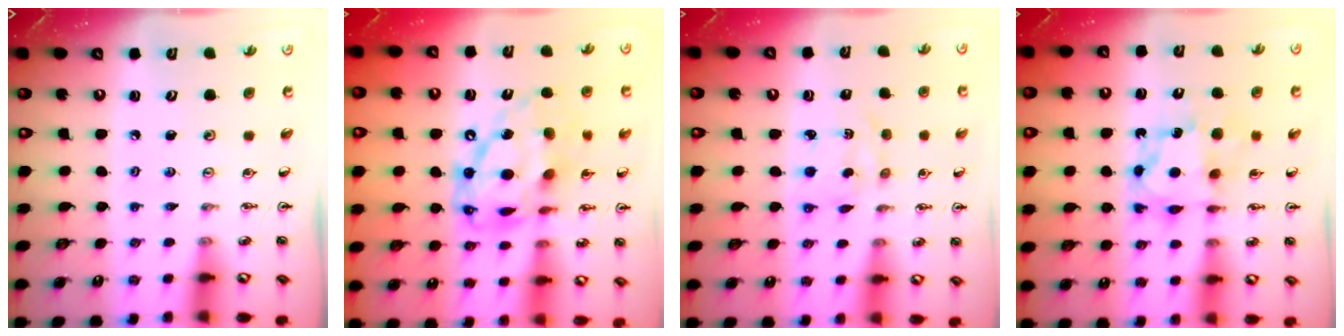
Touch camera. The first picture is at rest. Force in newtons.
{"total": 18.3, "press": 18.2, "slide": 1.6}
{"total": 2.3, "press": 2.3, "slide": 0.2}
{"total": 6.7, "press": 6.7, "slide": 0.3}